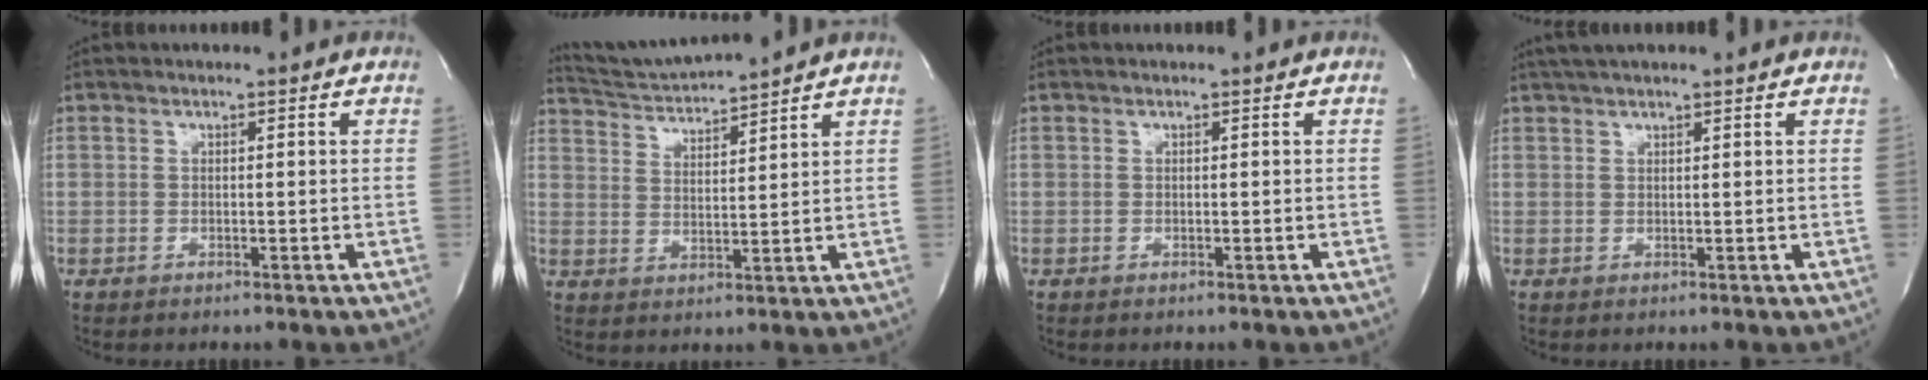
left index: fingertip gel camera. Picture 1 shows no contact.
{"total": 6.7, "force": [6.4, -1.7, 0.8], "torque": [-0.028, -0.006, 0.128]}
{"total": 0.0}
{"total": 3.9, "force": [3.2, 0.3, 2.3], "torque": [-0.036, 0.022, 0.055]}